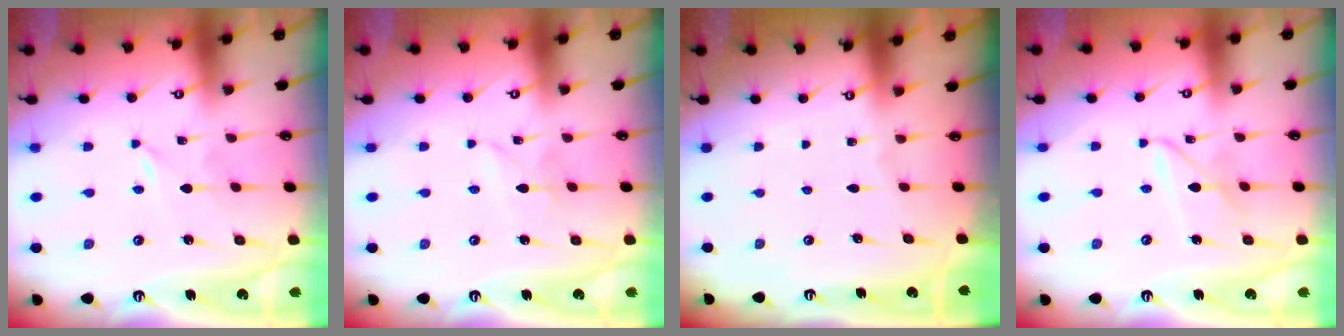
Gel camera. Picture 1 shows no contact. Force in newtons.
{"total": 1.9, "press": 1.9, "slide": 0.2}
{"total": 0.0}
{"total": 6.6, "press": 6.6, "slide": 0.5}